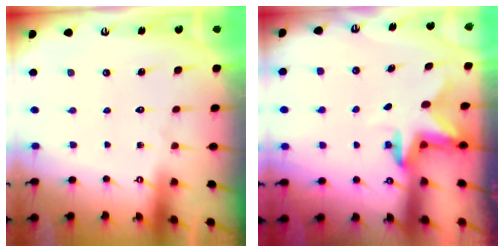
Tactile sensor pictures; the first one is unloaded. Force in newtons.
{"total": 2.9, "press": 2.9, "slide": 0.5}